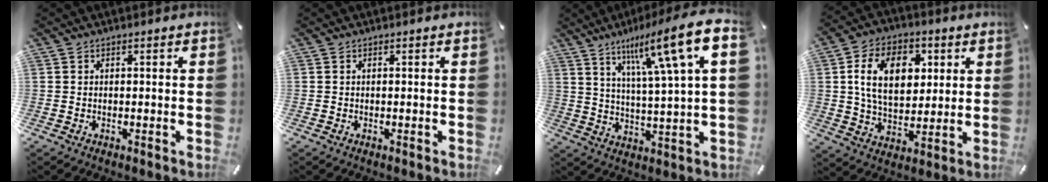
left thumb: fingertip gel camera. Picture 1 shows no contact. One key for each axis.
{"total": 0.0}
{"total": 15.7, "fx": 8.6, "fy": 2.4, "fz": 12.9, "tx": -0.214, "ty": -0.035, "tz": 0.127}
{"total": 14.4, "fx": 3.8, "fy": 9.9, "fz": 9.8, "tx": -0.175, "ty": 0.008, "tz": 0.066}